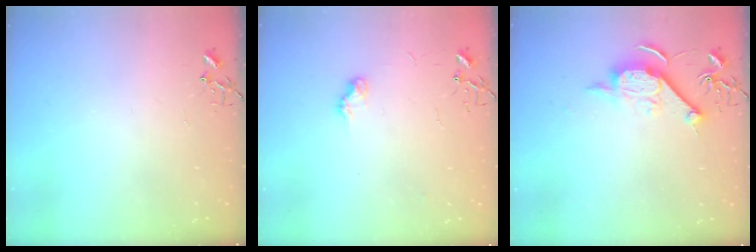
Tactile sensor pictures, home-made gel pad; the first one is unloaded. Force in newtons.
{"total": 7.1, "press": 7.1, "slide": 0.1}
{"total": 10.6, "press": 10.6, "slide": 0.3}